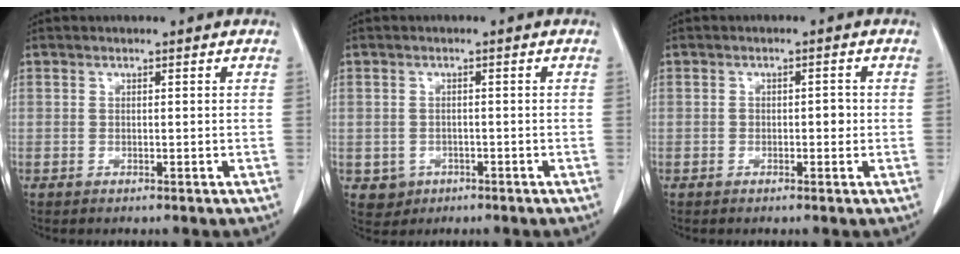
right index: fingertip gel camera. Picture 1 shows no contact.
{"total": 2.9, "force": [-1.0, 2.6, 0.4], "torque": [-0.002, 0.007, -0.006]}
{"total": 1.7, "force": [-0.2, 0.9, 1.4], "torque": [-0.018, 0.005, 0.000]}